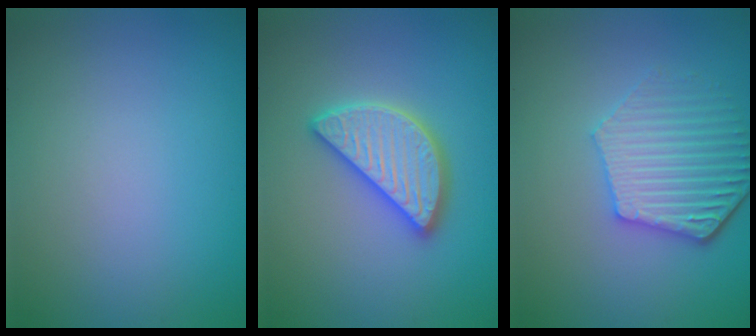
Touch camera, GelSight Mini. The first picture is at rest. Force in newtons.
{"total": 4.7, "press": 4.7, "slide": 0.4}
{"total": 5.1, "press": 4.2, "slide": 2.9}